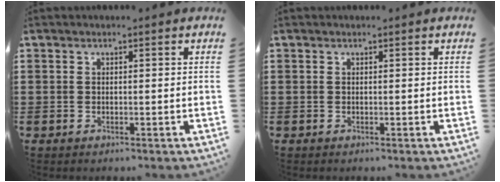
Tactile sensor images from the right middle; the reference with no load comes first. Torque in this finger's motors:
{"motor_torque": [0.03, -0.03, 0.09, 0.01]}